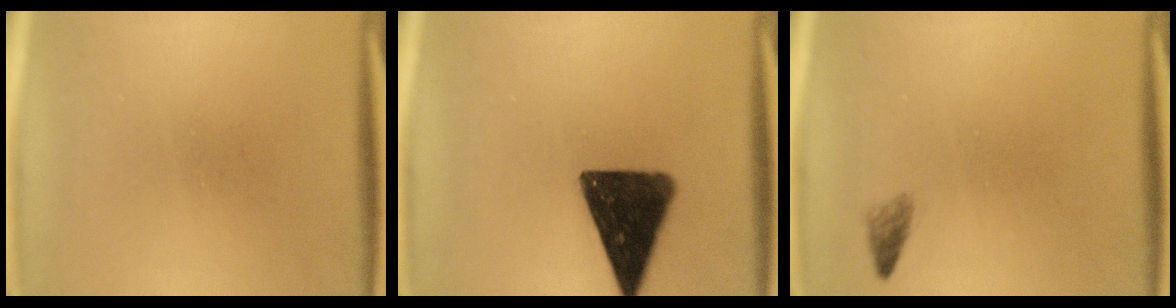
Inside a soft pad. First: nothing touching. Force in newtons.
{"total": 14.3}
{"total": 1.1}